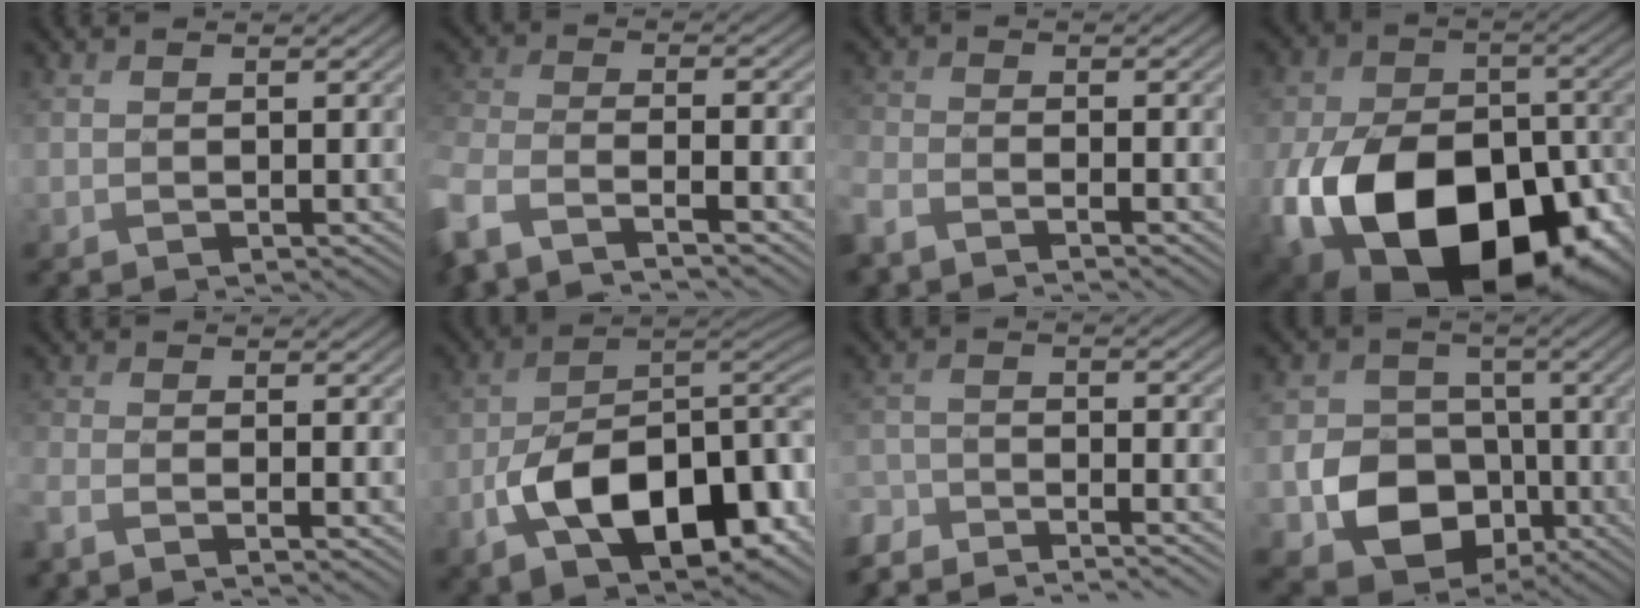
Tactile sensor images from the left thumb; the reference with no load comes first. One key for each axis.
{"total": 7.9, "fx": -5.9, "fy": 2.2, "fz": 4.8, "tx": -0.116, "ty": -0.019, "tz": -0.118}
{"total": 4.6, "fx": -3.9, "fy": 1.2, "fz": 2.2, "tx": -0.059, "ty": -0.014, "tz": -0.086}
{"total": 21.7, "fx": -9.3, "fy": 14.2, "fz": 13.4, "tx": -0.283, "ty": -0.080, "tz": -0.120}
{"total": 3.5, "fx": -2.6, "fy": 0.7, "fz": 2.3, "tx": -0.044, "ty": -0.008, "tz": -0.061}
{"total": 15.9, "fx": -5.1, "fy": 8.9, "fz": 12.1, "tx": -0.193, "ty": -0.022, "tz": -0.085}
{"total": 7.5, "fx": -7.1, "fy": 1.2, "fz": 2.1, "tx": -0.046, "ty": -0.004, "tz": -0.138}
{"total": 10.2, "fx": -3.3, "fy": 8.3, "fz": 4.9, "tx": -0.106, "ty": -0.028, "tz": -0.067}